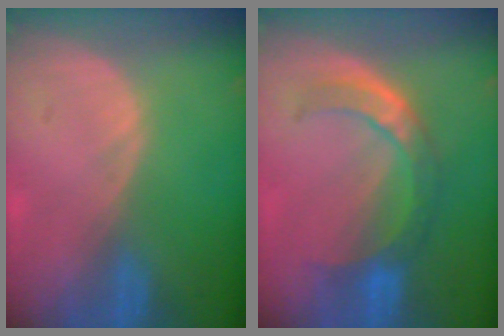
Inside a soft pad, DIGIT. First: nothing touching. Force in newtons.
{"total": 6.6, "press": 6.2, "slide": 2.3}